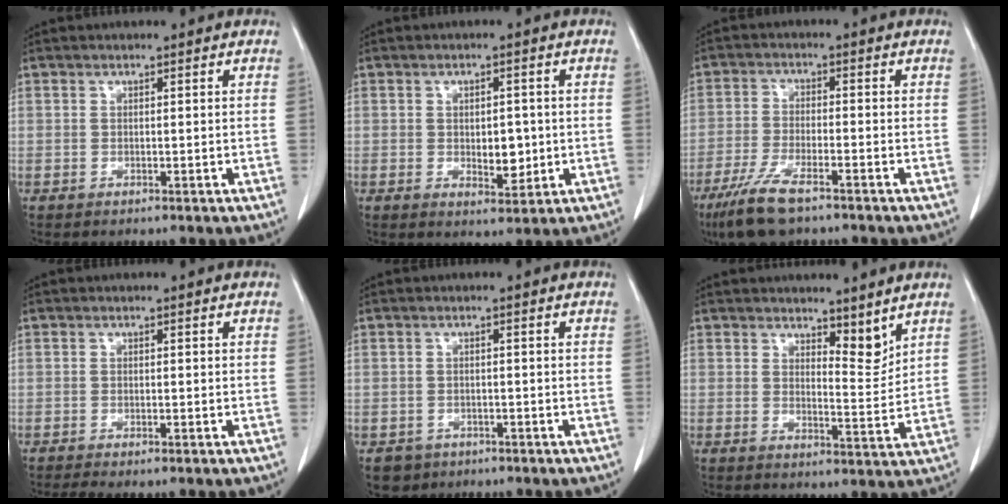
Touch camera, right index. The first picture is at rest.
{"total": 4.4, "force": [-0.4, 2.2, 3.8], "torque": [-0.051, -0.004, 0.001]}
{"total": 8.2, "force": [-5.8, 1.5, 5.6], "torque": [-0.119, -0.019, -0.108]}
{"total": 2.1, "force": [-1.7, 0.1, 1.3], "torque": [-0.023, -0.006, -0.029]}
{"total": 3.1, "force": [-2.0, 2.4, 0.2], "torque": [-0.005, 0.006, -0.030]}
{"total": 4.1, "force": [3.4, 1.1, 2.1], "torque": [-0.027, -0.015, 0.055]}